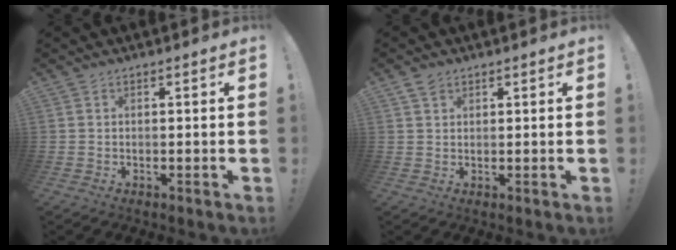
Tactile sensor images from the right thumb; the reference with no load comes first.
{"total": 2.2, "force": [1.7, 1.2, 0.8], "torque": [-0.008, -0.007, 0.030]}